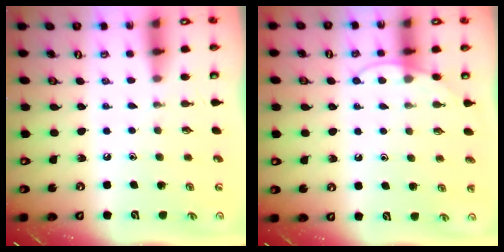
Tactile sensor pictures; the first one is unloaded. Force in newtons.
{"total": 6.2, "press": 6.1, "slide": 0.7}